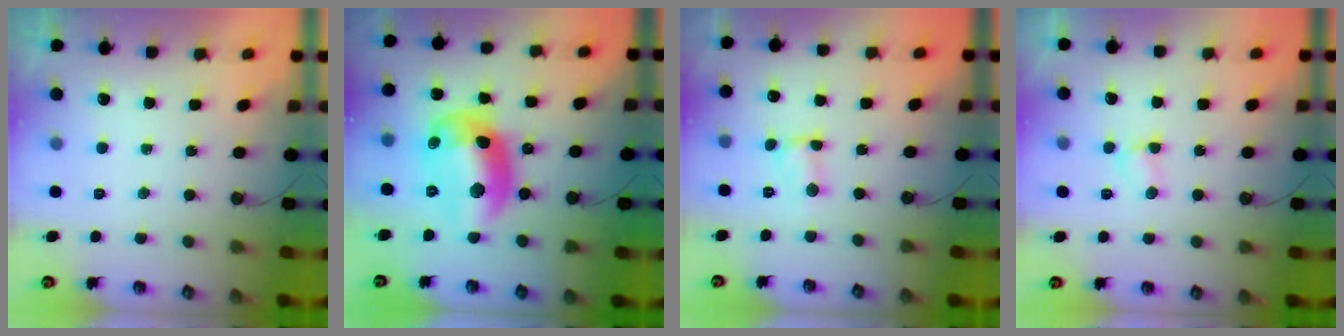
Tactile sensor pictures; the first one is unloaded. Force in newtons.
{"total": 17.1, "press": 17.0, "slide": 1.4}
{"total": 2.7, "press": 2.7, "slide": 0.4}
{"total": 2.9, "press": 2.9, "slide": 0.3}